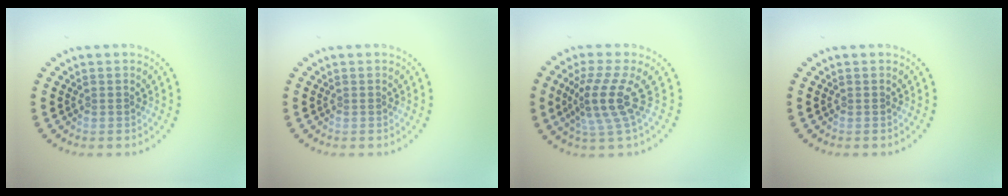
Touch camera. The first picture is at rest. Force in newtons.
{"total": 0.0}
{"total": 3.9, "press": 2.8, "slide": 2.7}
{"total": 0.0}